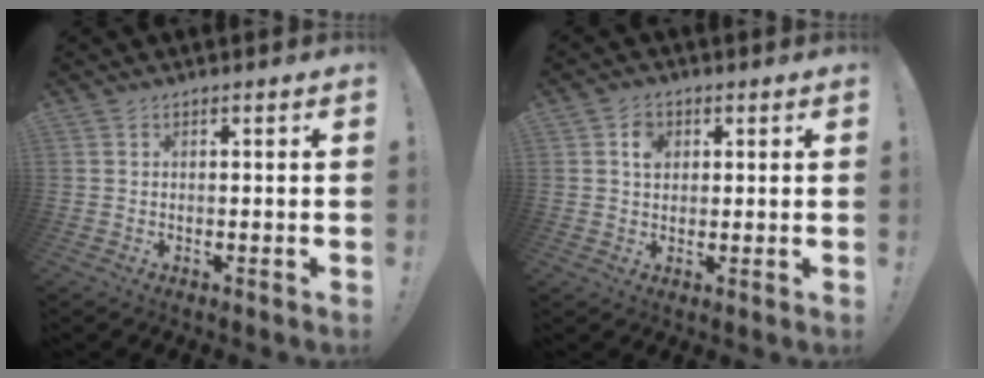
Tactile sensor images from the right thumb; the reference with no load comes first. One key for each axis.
{"total": 4.6, "fx": 1.6, "fy": 3.7, "fz": 2.2, "tx": -0.025, "ty": -0.004, "tz": 0.026}